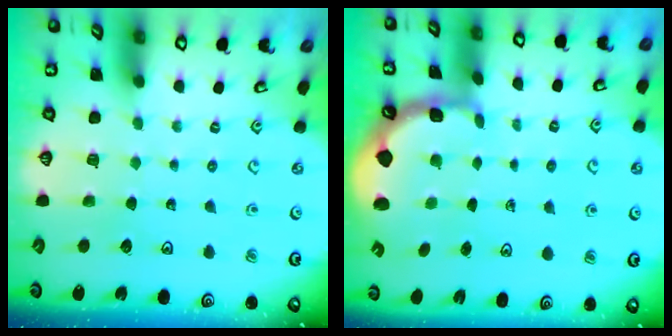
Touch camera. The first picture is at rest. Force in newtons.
{"total": 1.8, "press": 1.8, "slide": 0.5}